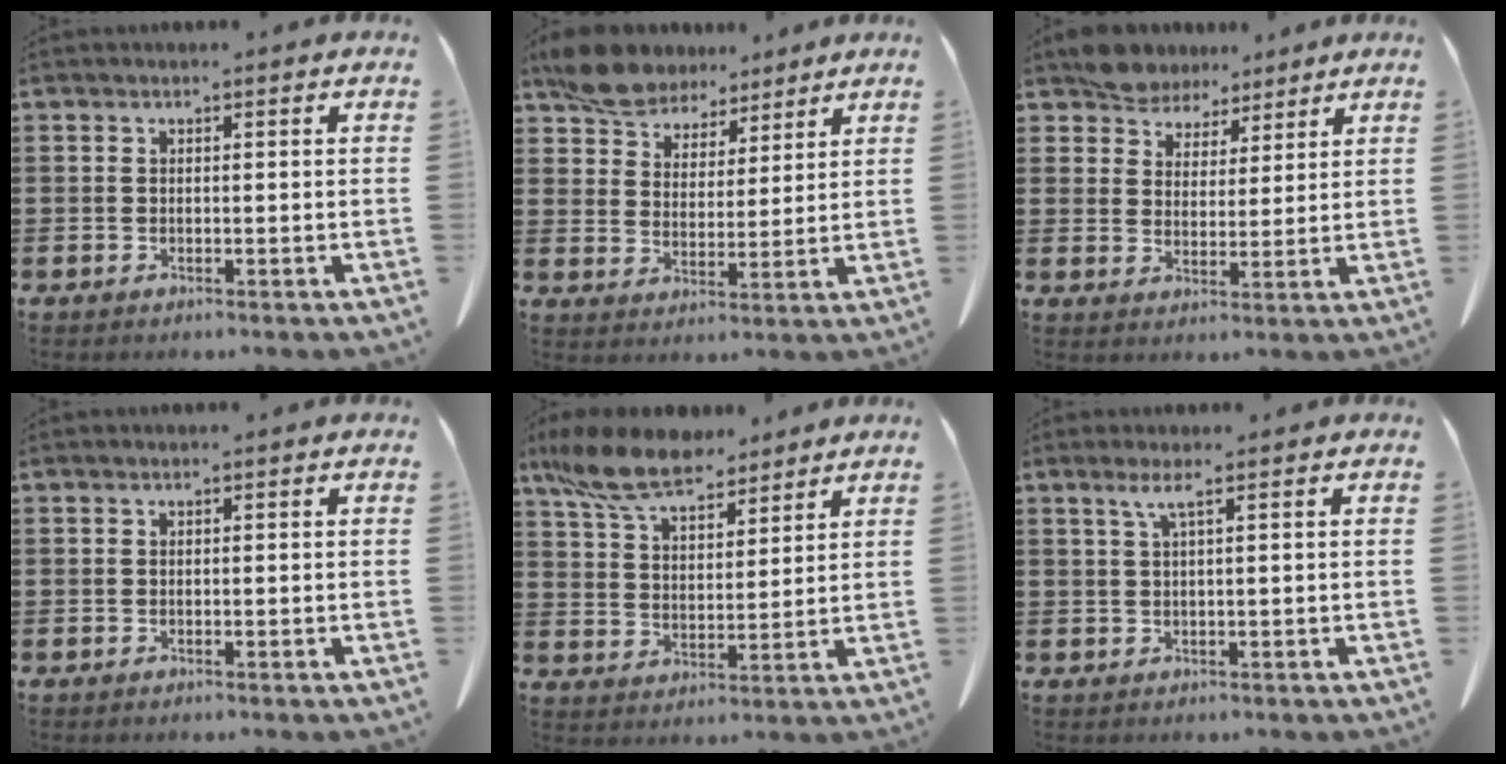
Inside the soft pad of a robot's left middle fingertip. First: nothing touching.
{"total": 7.6, "force": [6.8, 3.1, 1.5], "torque": [-0.062, -0.015, 0.131]}
{"total": 5.9, "force": [5.4, 2.4, 0.4], "torque": [-0.035, -0.012, 0.104]}
{"total": 0.0}
{"total": 10.1, "force": [8.3, 3.1, 4.9], "torque": [-0.122, -0.018, 0.158]}
{"total": 2.0, "force": [1.0, -0.1, 1.8], "torque": [-0.038, -0.004, 0.017]}